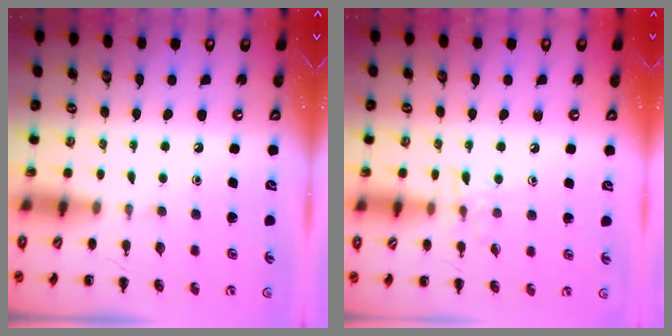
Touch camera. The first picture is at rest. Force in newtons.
{"total": 6.4, "press": 6.2, "slide": 1.5}